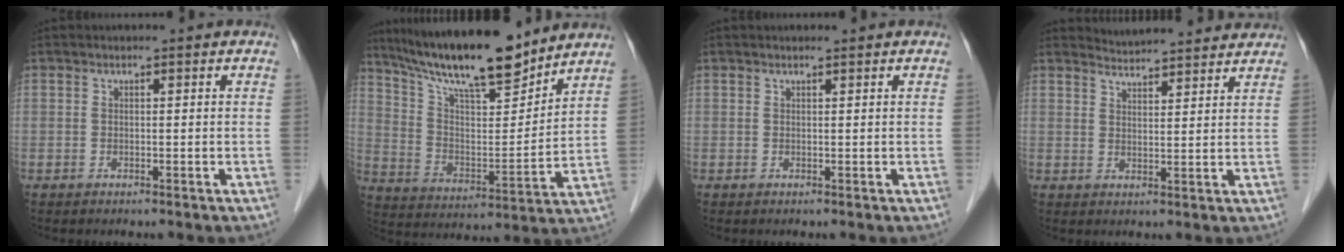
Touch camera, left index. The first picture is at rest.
{"total": 17.6, "force": [15.2, 2.3, 8.4], "torque": [-0.150, -0.001, 0.266]}
{"total": 0.9, "force": [0.9, 0.0, 0.3], "torque": [-0.006, 0.011, 0.016]}
{"total": 8.8, "force": [8.6, 1.1, 1.6], "torque": [-0.027, 0.012, 0.109]}